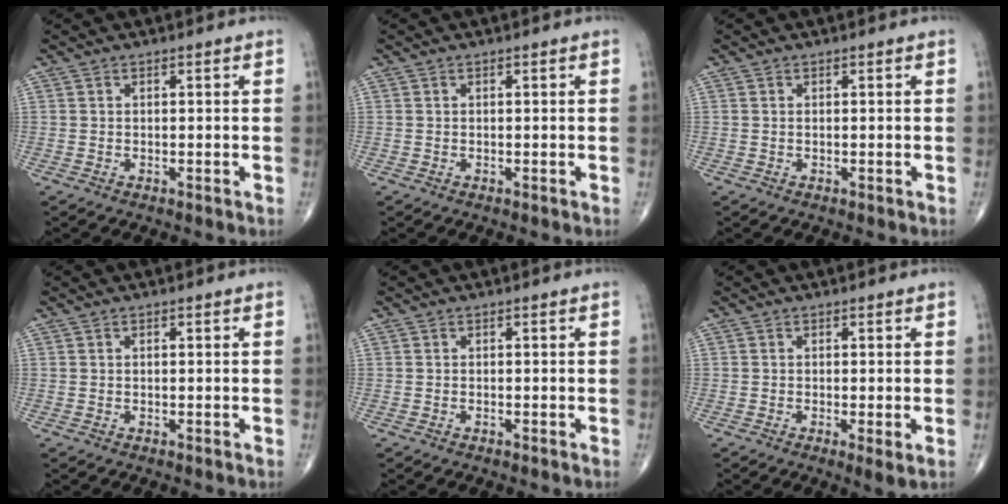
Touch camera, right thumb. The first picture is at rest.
{"total": 0.0}
{"total": 0.0}
{"total": 0.0}
{"total": 0.0}
{"total": 2.5, "force": [-0.6, 0.4, 2.4], "torque": [-0.049, -0.011, -0.013]}